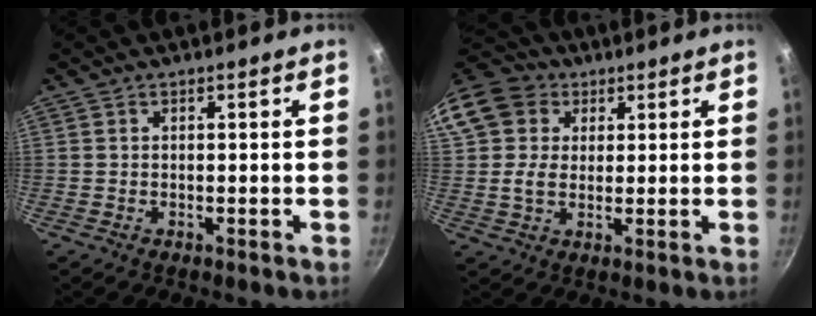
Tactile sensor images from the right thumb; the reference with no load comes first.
{"total": 13.2, "force": [4.6, 10.7, 6.2], "torque": [-0.124, 0.015, 0.073]}